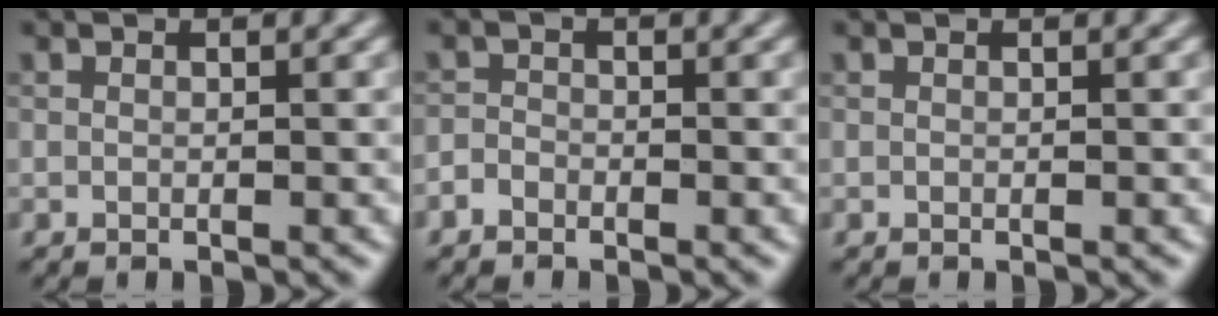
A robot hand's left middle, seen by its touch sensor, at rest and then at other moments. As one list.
[{"total": 1.1, "force": [-0.9, 0.7, 0.2], "torque": [-0.003, 0.003, -0.021]}, {"total": 0.0}]